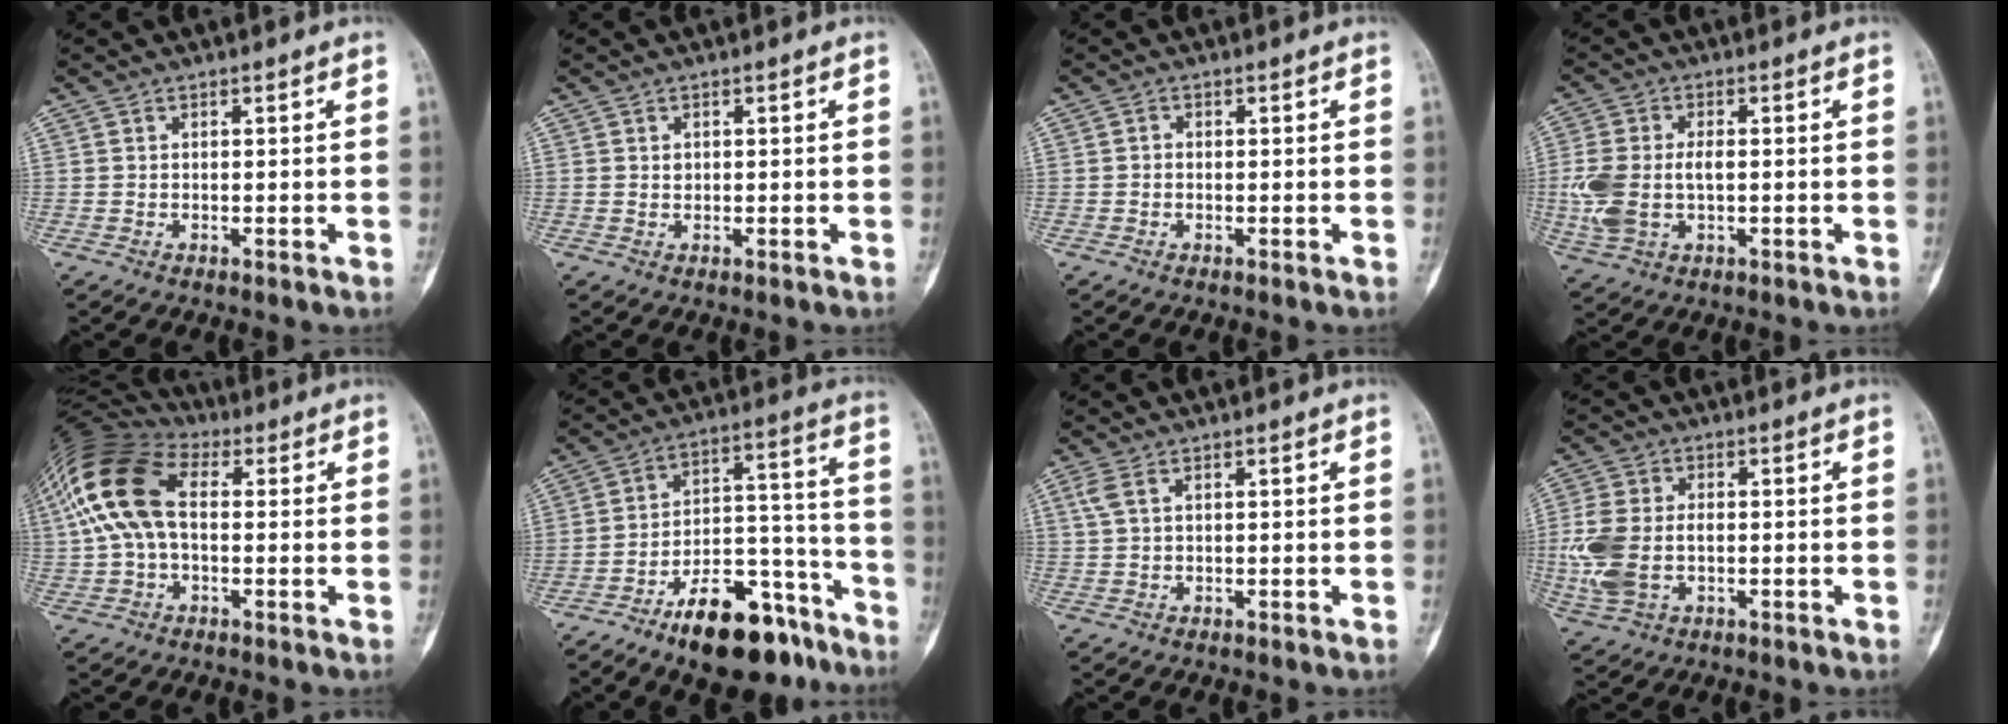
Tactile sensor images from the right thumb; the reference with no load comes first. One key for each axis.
{"total": 0.8, "fx": 0.3, "fy": 0.7, "fz": 0.4, "tx": -0.003, "ty": 0.000, "tz": 0.006}
{"total": 0.7, "fx": -0.2, "fy": 0.6, "fz": 0.2, "tx": 0.006, "ty": 0.003, "tz": -0.007}
{"total": 9.7, "fx": -0.5, "fy": 5.9, "fz": 7.6, "tx": -0.183, "ty": 0.009, "tz": -0.005}
{"total": 15.2, "fx": 2.0, "fy": 9.0, "fz": 12.1, "tx": -0.262, "ty": 0.041, "tz": 0.029}
{"total": 18.3, "fx": -12.7, "fy": 7.7, "fz": 10.8, "tx": -0.133, "ty": 0.102, "tz": -0.200}
{"total": 2.0, "fx": 0.9, "fy": 0.8, "fz": 1.6, "tx": -0.050, "ty": 0.012, "tz": 0.029}
{"total": 10.1, "fx": -1.0, "fy": 6.6, "fz": 7.7, "tx": -0.183, "ty": 0.005, "tz": -0.017}